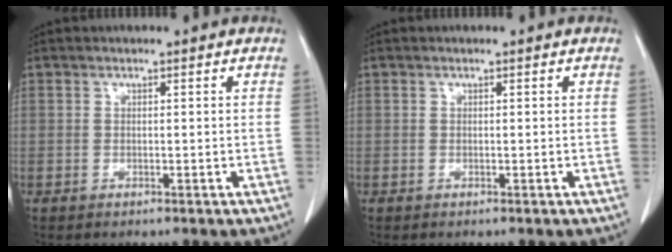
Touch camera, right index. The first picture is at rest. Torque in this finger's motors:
{"motor_torque": [0.00, 0.00, 0.00, 0.00]}